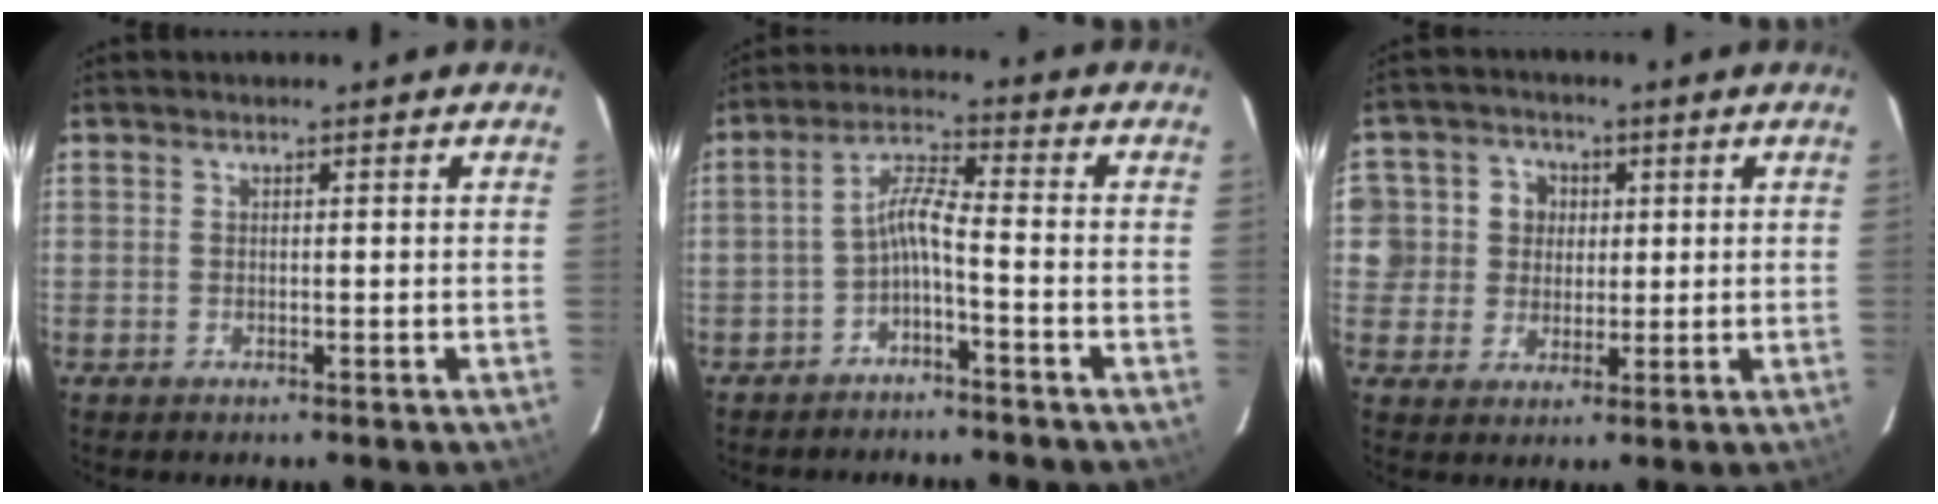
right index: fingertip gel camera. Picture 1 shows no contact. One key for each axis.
{"total": 4.8, "fx": -2.7, "fy": 0.3, "fz": 3.9, "tx": -0.097, "ty": 0.015, "tz": -0.051}
{"total": 8.0, "fx": 1.1, "fy": 7.8, "fz": 1.4, "tx": -0.031, "ty": 0.026, "tz": 0.019}